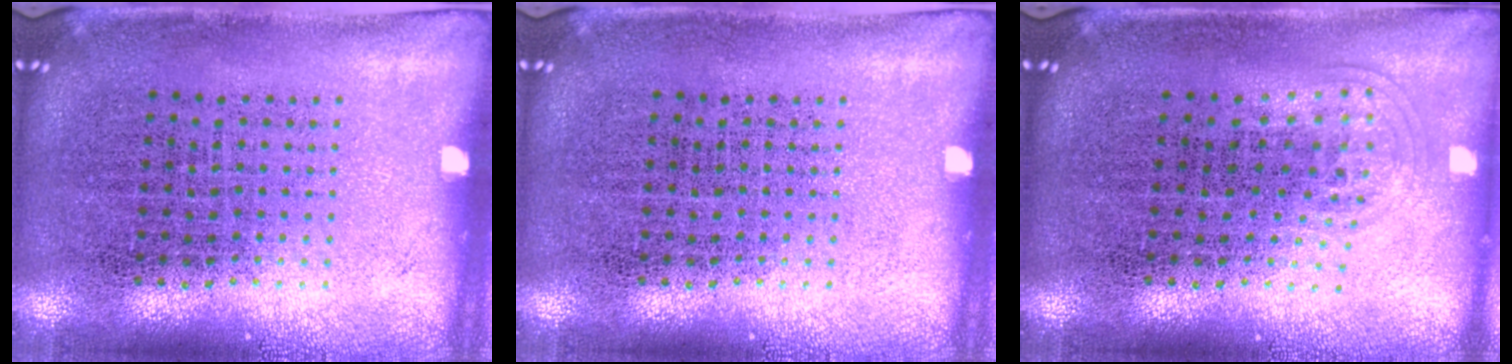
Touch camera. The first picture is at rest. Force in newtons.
{"total": 0.0}
{"total": 1.0, "press": 0.7, "slide": 0.8}